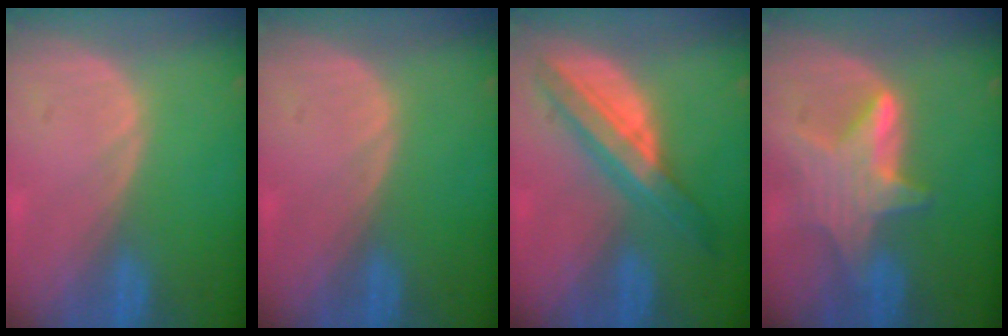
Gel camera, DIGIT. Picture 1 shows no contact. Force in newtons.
{"total": 0.0}
{"total": 7.5, "press": 7.5, "slide": 0.4}
{"total": 6.6, "press": 6.6, "slide": 0.2}